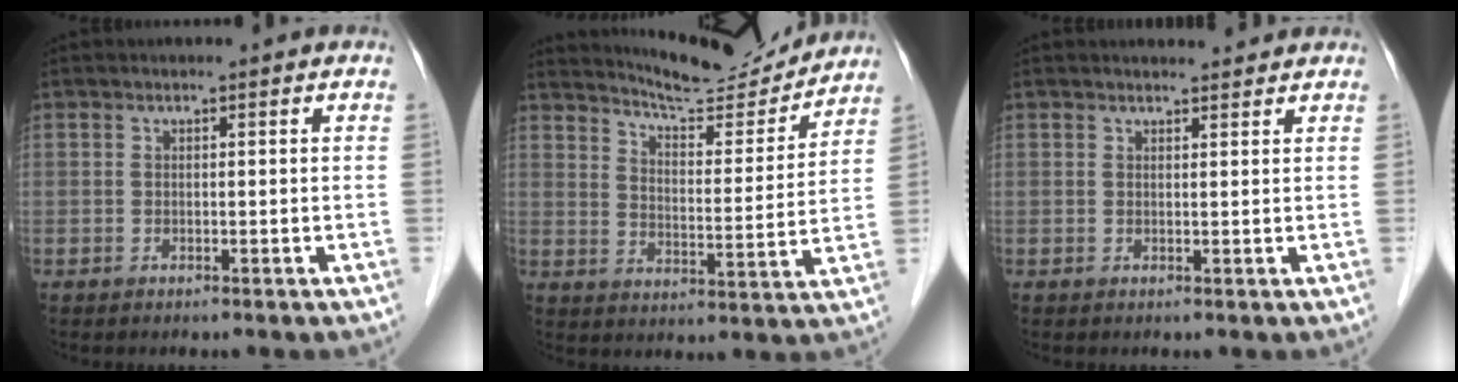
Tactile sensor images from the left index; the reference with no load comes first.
{"total": 13.1, "force": [12.8, 1.1, 2.9], "torque": [-0.048, -0.019, 0.181]}
{"total": 2.5, "force": [2.4, 0.5, 0.4], "torque": [-0.010, 0.003, 0.028]}